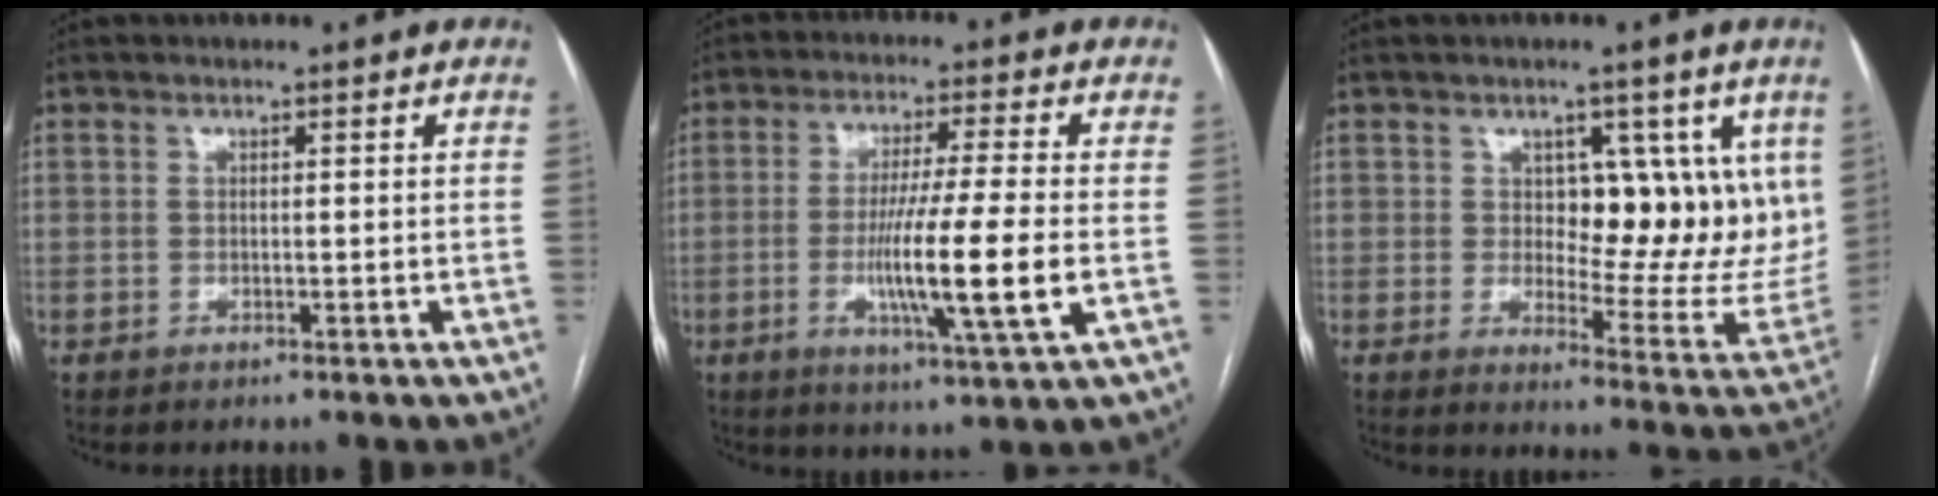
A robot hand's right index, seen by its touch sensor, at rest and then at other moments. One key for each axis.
{"total": 12.5, "fx": -2.4, "fy": -0.6, "fz": 12.2, "tx": -0.221, "ty": -0.022, "tz": -0.047}
{"total": 14.3, "fx": 4.3, "fy": 6.8, "fz": 11.9, "tx": -0.143, "ty": 0.000, "tz": 0.069}